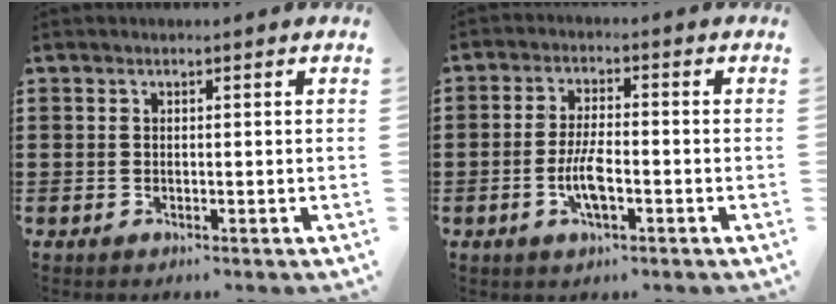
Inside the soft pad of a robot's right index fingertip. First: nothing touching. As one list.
[{"total": 5.4, "force": [-1.6, 1.6, 4.9], "torque": [-0.104, -0.001, -0.035]}]